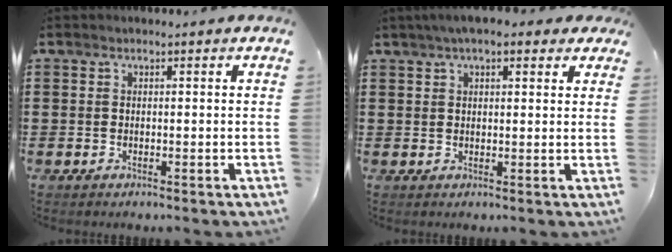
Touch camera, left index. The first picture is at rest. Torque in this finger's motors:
{"motor_torque": [2.14, 0.00, 1.05, 0.21]}